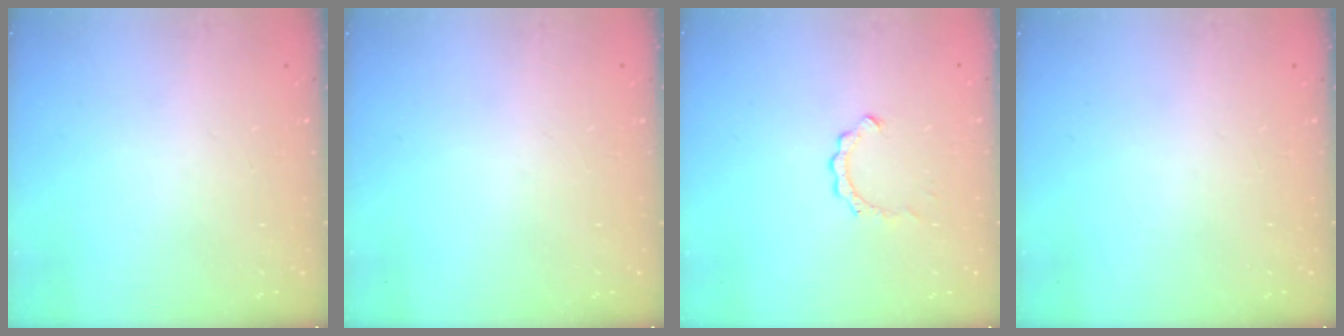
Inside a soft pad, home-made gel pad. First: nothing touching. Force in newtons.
{"total": 0.0}
{"total": 2.3, "press": 2.3, "slide": 0.2}
{"total": 0.0}